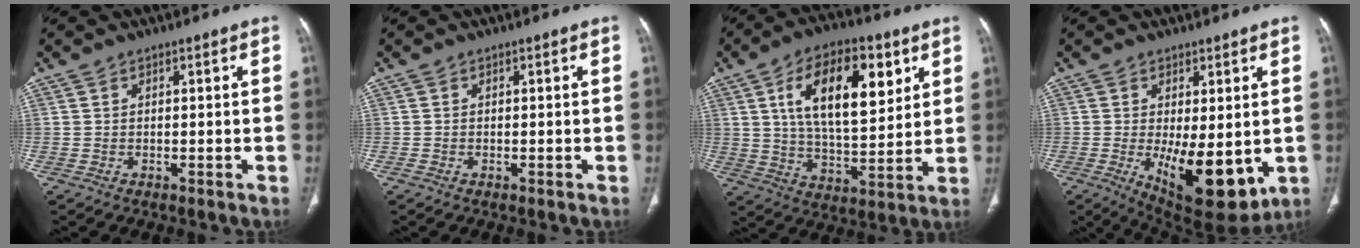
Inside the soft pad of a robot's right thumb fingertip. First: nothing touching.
{"total": 0.0}
{"total": 18.5, "force": [6.8, 8.7, 14.9], "torque": [-0.210, -0.022, 0.115]}
{"total": 13.5, "force": [-2.3, 5.6, 12.1], "torque": [-0.170, -0.028, -0.013]}